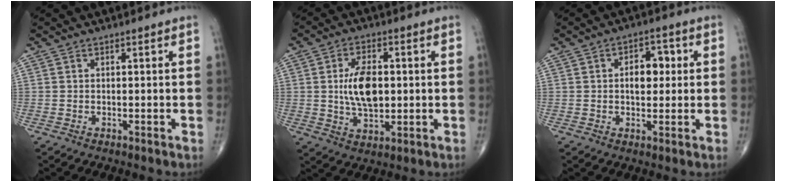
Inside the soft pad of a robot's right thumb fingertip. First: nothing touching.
{"total": 9.8, "force": [0.6, 5.4, 8.2], "torque": [-0.135, -0.003, 0.015]}
{"total": 6.2, "force": [0.8, 3.7, 4.9], "torque": [-0.047, 0.010, 0.007]}